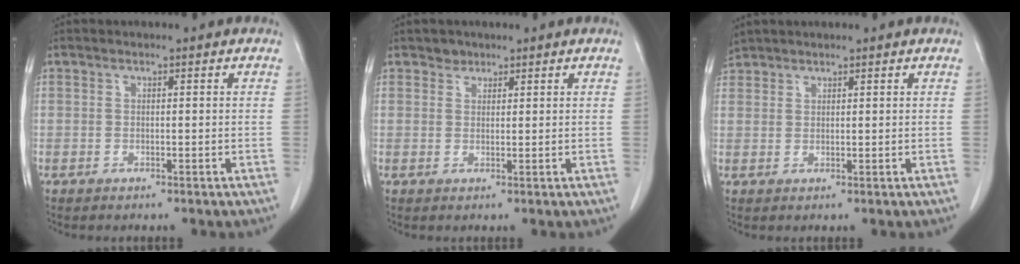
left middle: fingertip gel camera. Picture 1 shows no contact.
{"total": 1.4, "force": [1.1, 0.9, 0.0], "torque": [0.006, -0.002, 0.014]}
{"total": 2.4, "force": [2.3, 0.6, 0.0], "torque": [-0.005, 0.018, 0.047]}